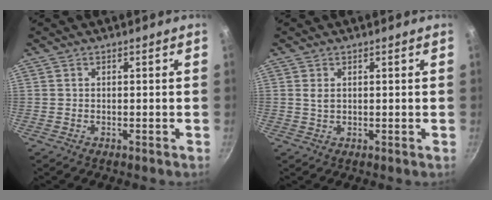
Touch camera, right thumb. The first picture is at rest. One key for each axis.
{"total": 1.4, "fx": 0.5, "fy": 0.7, "fz": 1.1, "tx": -0.020, "ty": -0.002, "tz": 0.011}